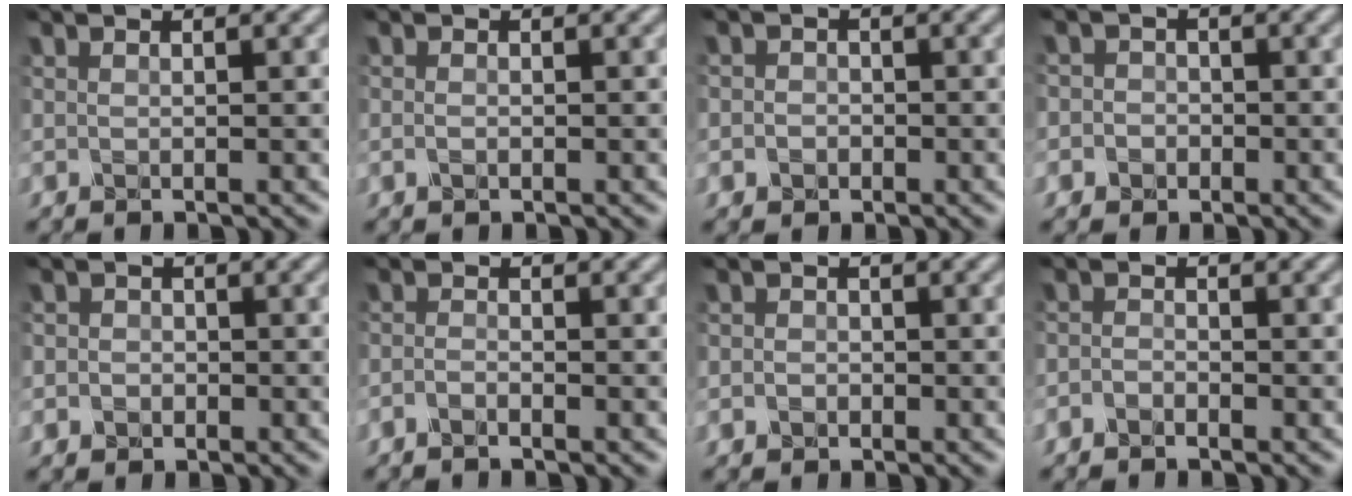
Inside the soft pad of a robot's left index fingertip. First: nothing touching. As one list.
[{"total": 0.7, "force": [-0.2, 0.5, 0.5], "torque": [-0.013, -0.001, -0.005]}, {"total": 1.7, "force": [-0.2, 1.5, 0.6], "torque": [0.006, 0.002, -0.014]}, {"total": 2.9, "force": [-0.5, 2.7, 0.7], "torque": [0.014, 0.011, -0.037]}, {"total": 2.0, "force": [-0.1, 1.9, 0.8], "torque": [0.006, 0.003, -0.019]}, {"total": 1.0, "force": [-0.8, 0.3, 0.6], "torque": [-0.015, 0.000, -0.019]}, {"total": 1.3, "force": [-0.4, 1.1, 0.5], "torque": [0.002, -0.003, -0.012]}, {"total": 1.1, "force": [-0.8, 0.6, 0.4], "torque": [-0.008, 0.002, -0.020]}]